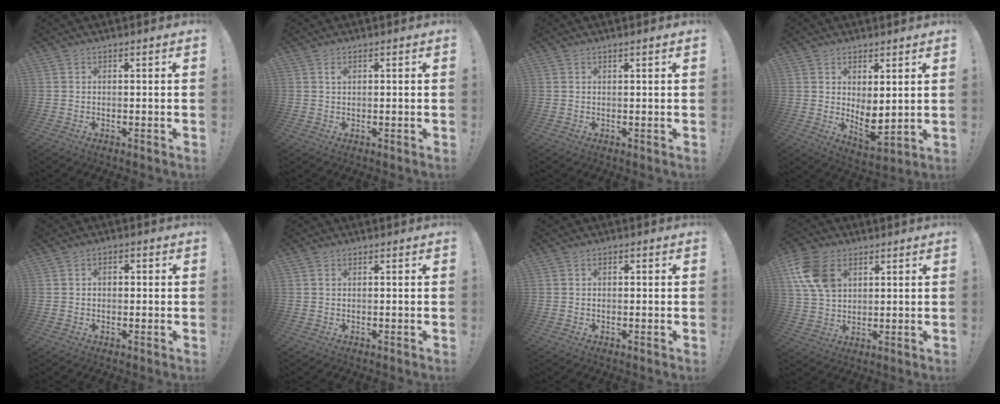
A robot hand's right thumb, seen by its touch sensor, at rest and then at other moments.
{"total": 0.8, "force": [0.4, 0.4, 0.5], "torque": [-0.004, -0.002, 0.007]}
{"total": 0.9, "force": [0.6, -0.3, 0.6], "torque": [-0.004, -0.004, 0.009]}
{"total": 5.8, "force": [2.2, 2.6, 4.7], "torque": [-0.049, -0.038, 0.049]}
{"total": 1.8, "force": [-0.8, 1.4, 0.8], "torque": [-0.004, 0.005, -0.018]}
{"total": 0.8, "force": [0.4, 0.6, 0.4], "torque": [-0.001, 0.000, 0.005]}
{"total": 0.8, "force": [-0.4, 0.6, 0.1], "torque": [0.006, 0.001, -0.010]}
{"total": 13.9, "force": [5.4, 9.8, 8.2], "torque": [-0.152, -0.013, 0.108]}